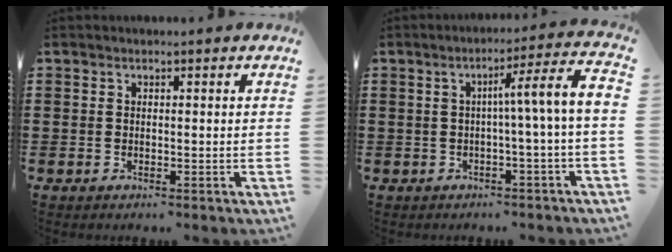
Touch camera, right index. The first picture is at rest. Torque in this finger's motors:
{"motor_torque": [1.11, -0.54, 0.51, 0.15]}